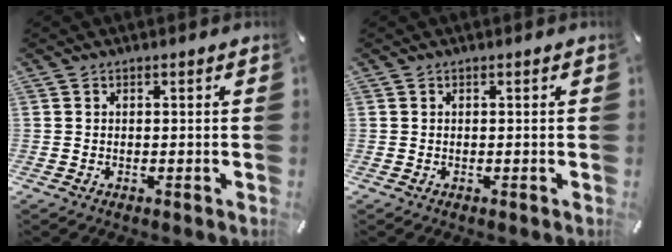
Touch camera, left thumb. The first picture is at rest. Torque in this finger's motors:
{"motor_torque": [-0.01, 0.01, 0.00, 0.00, 0.00]}